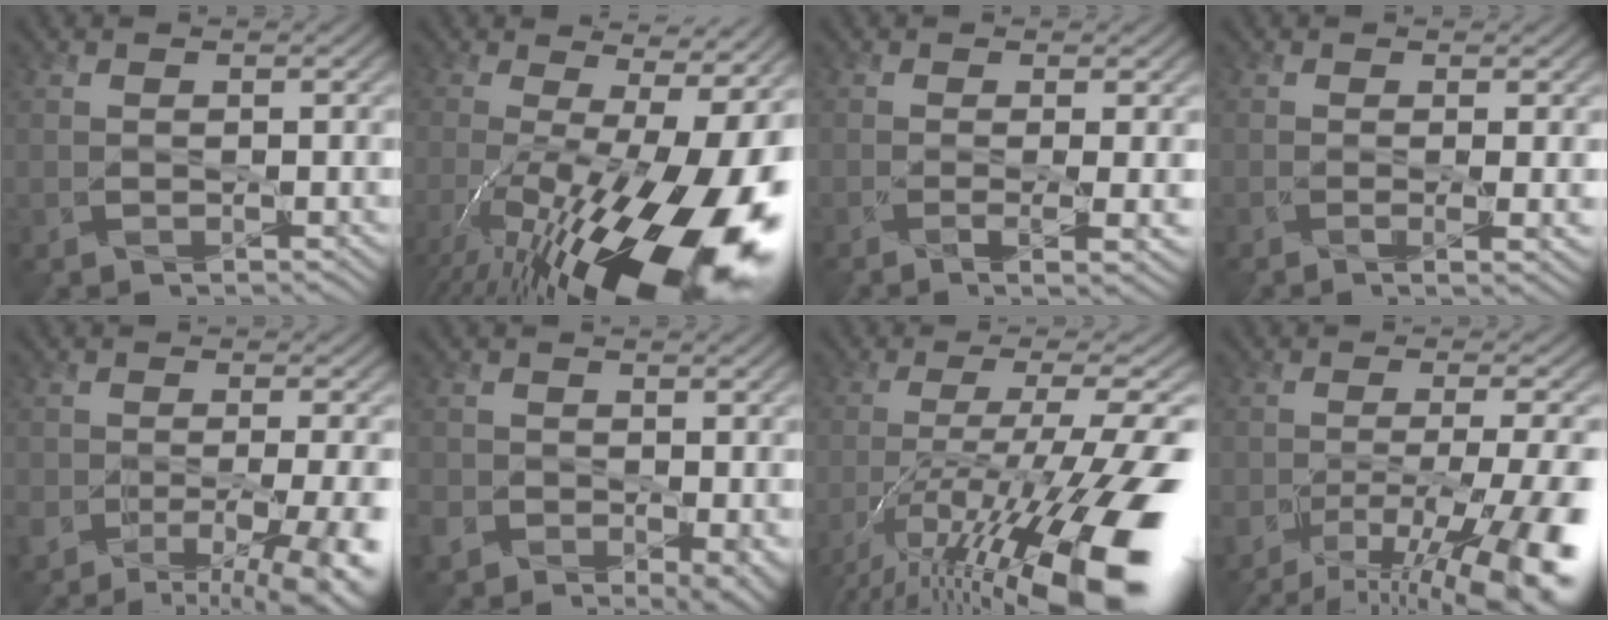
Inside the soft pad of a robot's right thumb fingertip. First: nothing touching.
{"total": 20.7, "force": [-6.9, 7.7, 18.0], "torque": [-0.284, -0.036, -0.104]}
{"total": 4.3, "force": [-0.9, 0.9, 4.1], "torque": [-0.076, -0.009, -0.015]}
{"total": 3.2, "force": [-0.5, 0.6, 3.1], "torque": [-0.059, -0.006, -0.010]}
{"total": 12.2, "force": [-6.8, 5.2, 8.7], "torque": [-0.121, -0.027, -0.074]}
{"total": 6.9, "force": [-3.0, 4.6, 4.1], "torque": [-0.085, -0.030, -0.043]}
{"total": 18.5, "force": [-9.3, 4.7, 15.3], "torque": [-0.264, -0.008, -0.162]}
{"total": 14.5, "force": [-8.2, 4.2, 11.1], "torque": [-0.186, -0.019, -0.123]}